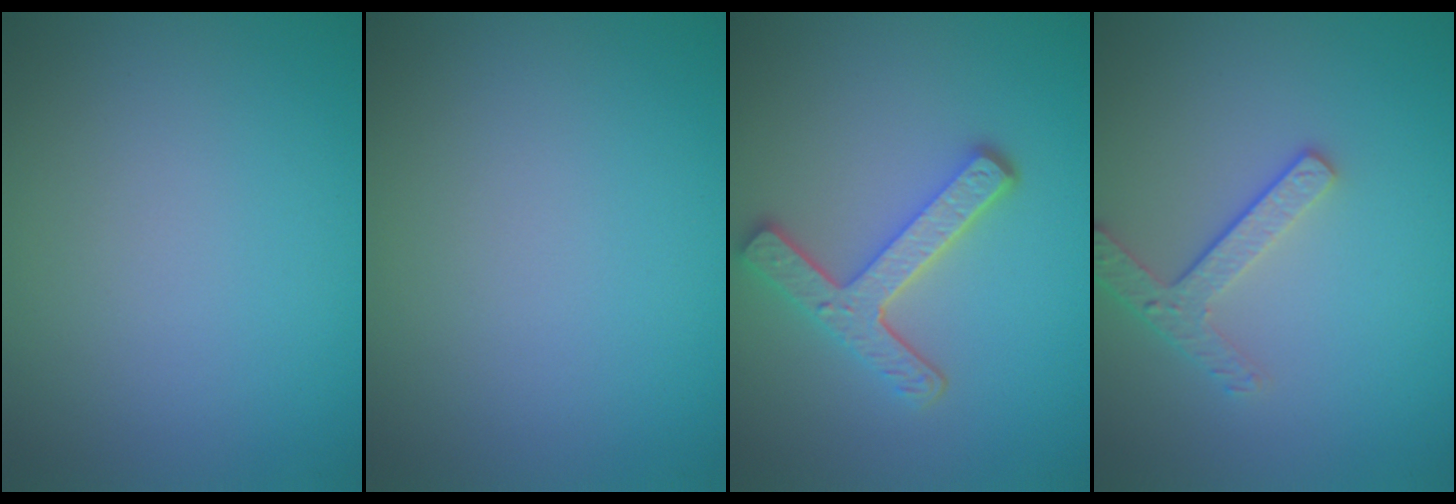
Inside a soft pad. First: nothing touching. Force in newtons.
{"total": 0.0}
{"total": 4.3, "press": 3.3, "slide": 2.7}
{"total": 2.6, "press": 2.2, "slide": 1.3}